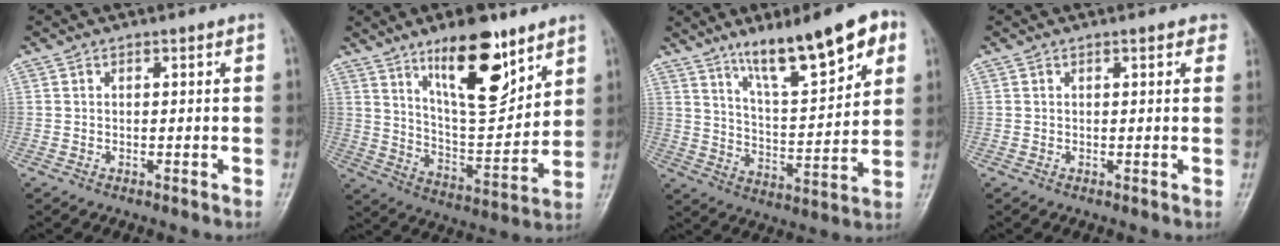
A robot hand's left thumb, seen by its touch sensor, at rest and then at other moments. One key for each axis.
{"total": 17.0, "fx": 10.4, "fy": 6.1, "fz": 12.0, "tx": -0.154, "ty": -0.068, "tz": 0.182}
{"total": 17.5, "fx": 10.2, "fy": 4.8, "fz": 13.4, "tx": -0.180, "ty": -0.039, "tz": 0.170}
{"total": 2.1, "fx": 1.4, "fy": 0.9, "fz": 1.3, "tx": 0.000, "ty": 0.002, "tz": 0.011}